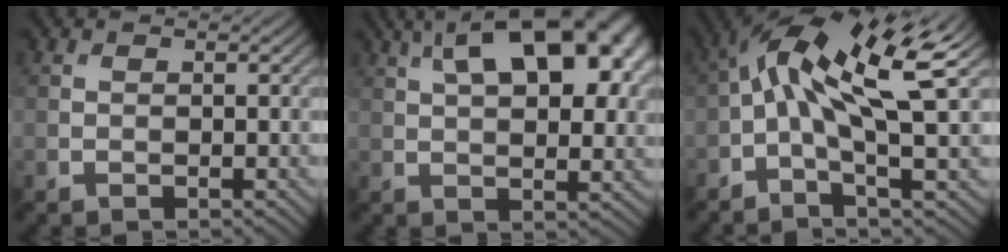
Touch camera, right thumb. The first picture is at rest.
{"total": 16.1, "force": [6.5, 7.5, 12.7], "torque": [-0.184, 0.043, 0.080]}
{"total": 12.2, "force": [2.4, 3.7, 11.4], "torque": [-0.223, 0.013, 0.036]}